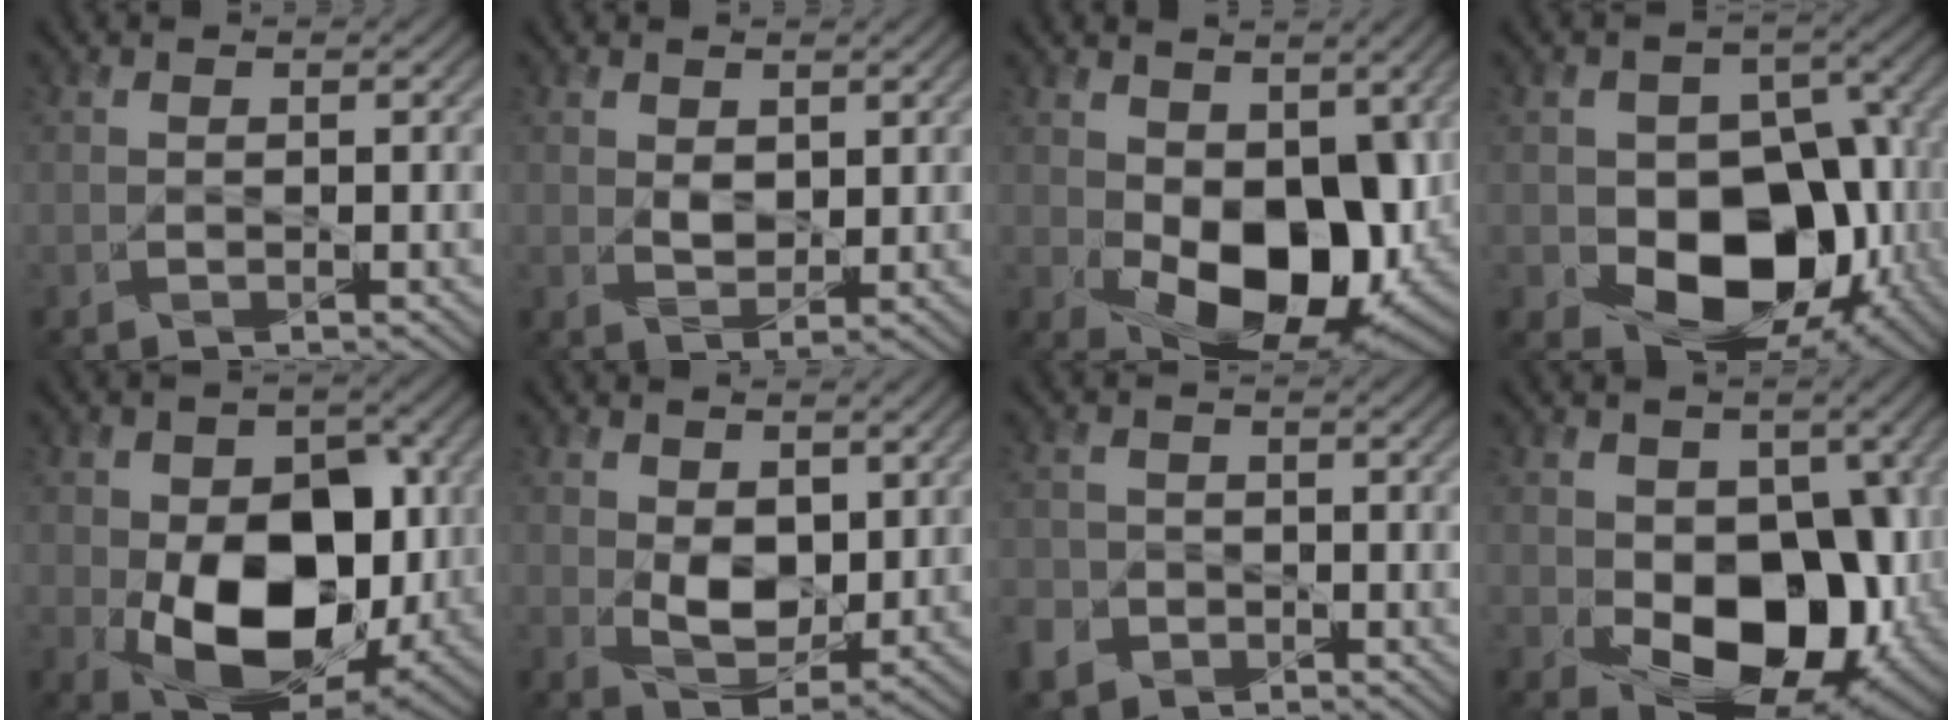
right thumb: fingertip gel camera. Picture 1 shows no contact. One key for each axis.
{"total": 2.2, "fx": 1.1, "fy": 1.5, "fz": 1.3, "tx": -0.032, "ty": -0.004, "tz": 0.022}
{"total": 15.1, "fx": -1.1, "fy": 9.4, "fz": 11.8, "tx": -0.201, "ty": -0.040, "tz": -0.002}
{"total": 13.6, "fx": -3.6, "fy": 9.6, "fz": 9.0, "tx": -0.125, "ty": -0.020, "tz": -0.058}
{"total": 14.7, "fx": -2.2, "fy": 9.6, "fz": 10.9, "tx": -0.173, "ty": -0.022, "tz": -0.036}
{"total": 6.1, "fx": 1.4, "fy": 4.0, "fz": 4.4, "tx": -0.094, "ty": -0.010, "tz": 0.029}
{"total": 3.5, "fx": -2.1, "fy": 2.7, "fz": 1.0, "tx": -0.034, "ty": -0.006, "tz": -0.049}
{"total": 14.1, "fx": -2.3, "fy": 9.2, "fz": 10.4, "tx": -0.159, "ty": -0.030, "tz": -0.029}